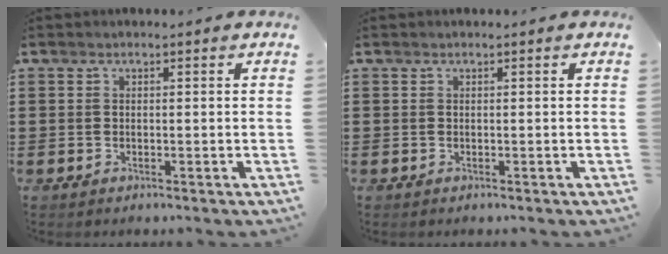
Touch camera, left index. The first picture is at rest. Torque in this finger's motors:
{"motor_torque": [0.00, 0.00, 0.00, 0.00]}